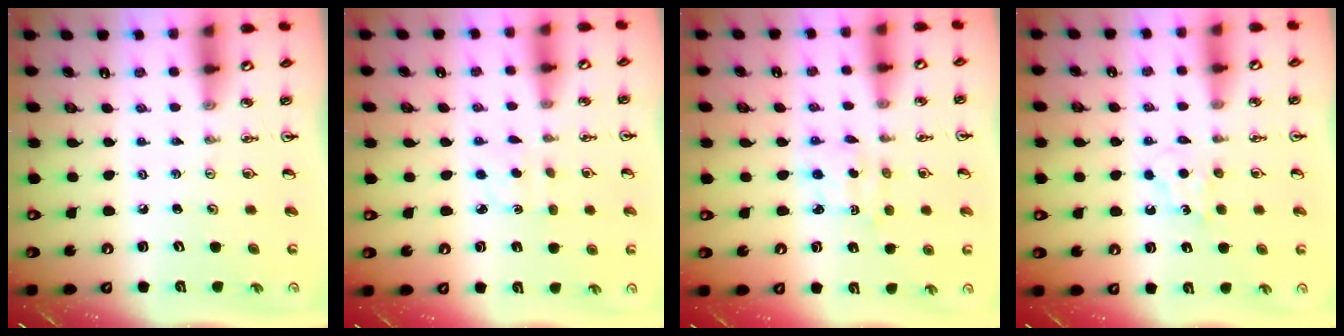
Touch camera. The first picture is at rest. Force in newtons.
{"total": 1.6, "press": 1.5, "slide": 0.5}
{"total": 2.0, "press": 1.9, "slide": 0.5}
{"total": 5.8, "press": 5.7, "slide": 0.8}